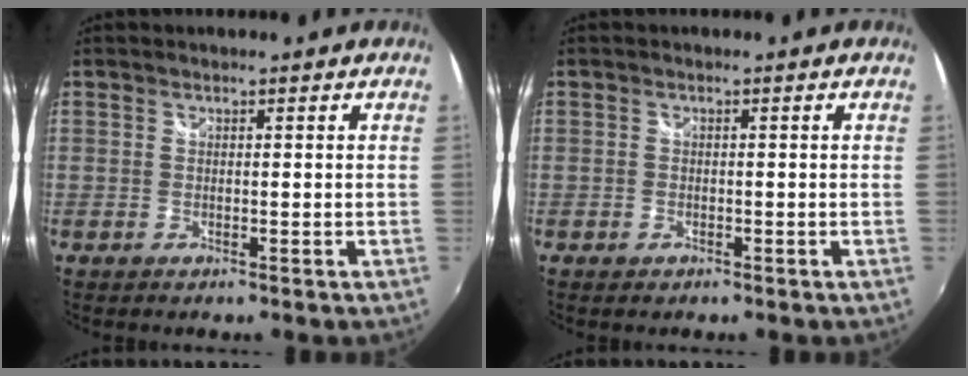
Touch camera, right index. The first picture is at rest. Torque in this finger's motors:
{"motor_torque": [-0.02, -0.06, 0.13, 0.01]}